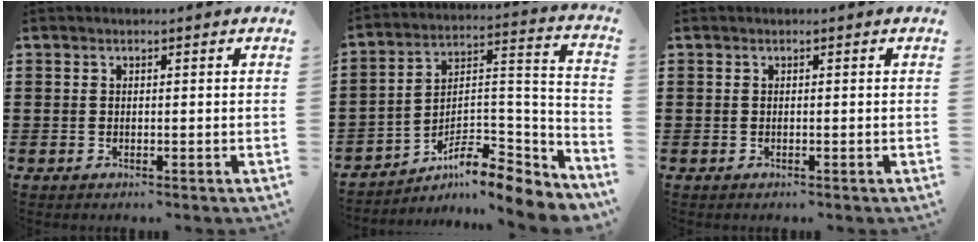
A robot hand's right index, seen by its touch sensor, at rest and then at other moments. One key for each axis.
{"total": 8.3, "fx": -7.3, "fy": 1.7, "fz": 3.7, "tx": -0.054, "ty": 0.001, "tz": -0.144}
{"total": 0.0}